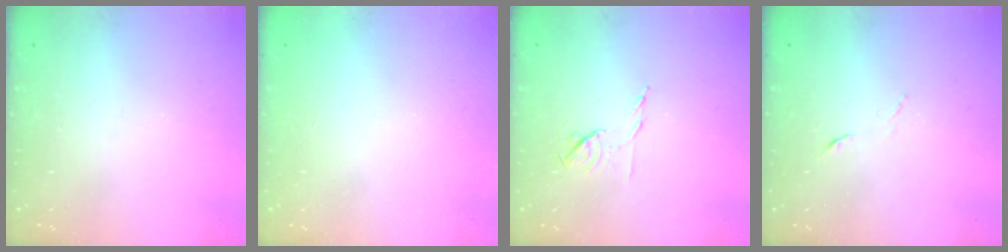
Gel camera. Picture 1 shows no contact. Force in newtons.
{"total": 1.5, "press": 1.5, "slide": 0.1}
{"total": 6.4, "press": 6.3, "slide": 0.9}
{"total": 4.1, "press": 4.0, "slide": 1.1}